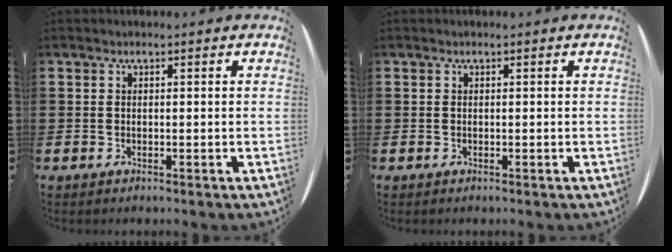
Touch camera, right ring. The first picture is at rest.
{"total": 0.0}